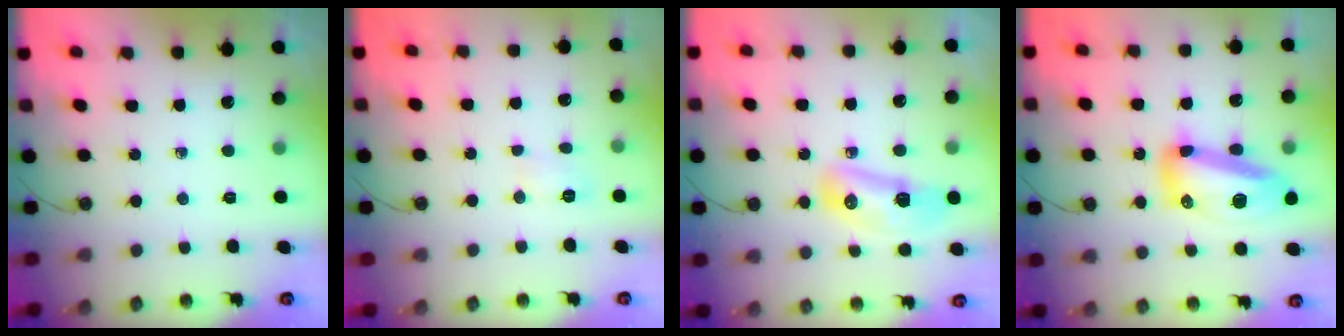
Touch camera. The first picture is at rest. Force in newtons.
{"total": 4.4, "press": 4.4, "slide": 0.5}
{"total": 20.0, "press": 14.4, "slide": 13.8}
{"total": 15.1, "press": 15.1, "slide": 1.2}